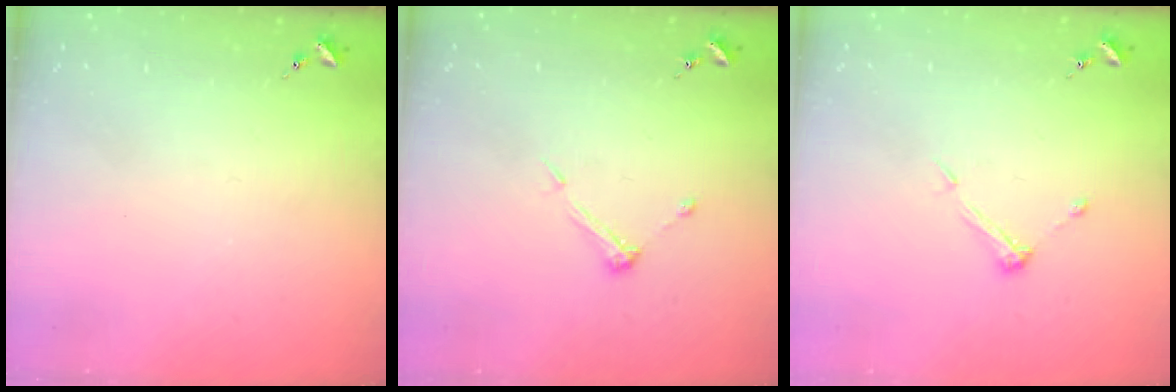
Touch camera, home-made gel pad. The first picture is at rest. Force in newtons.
{"total": 5.7, "press": 5.7, "slide": 0.4}
{"total": 5.7, "press": 5.7, "slide": 0.4}